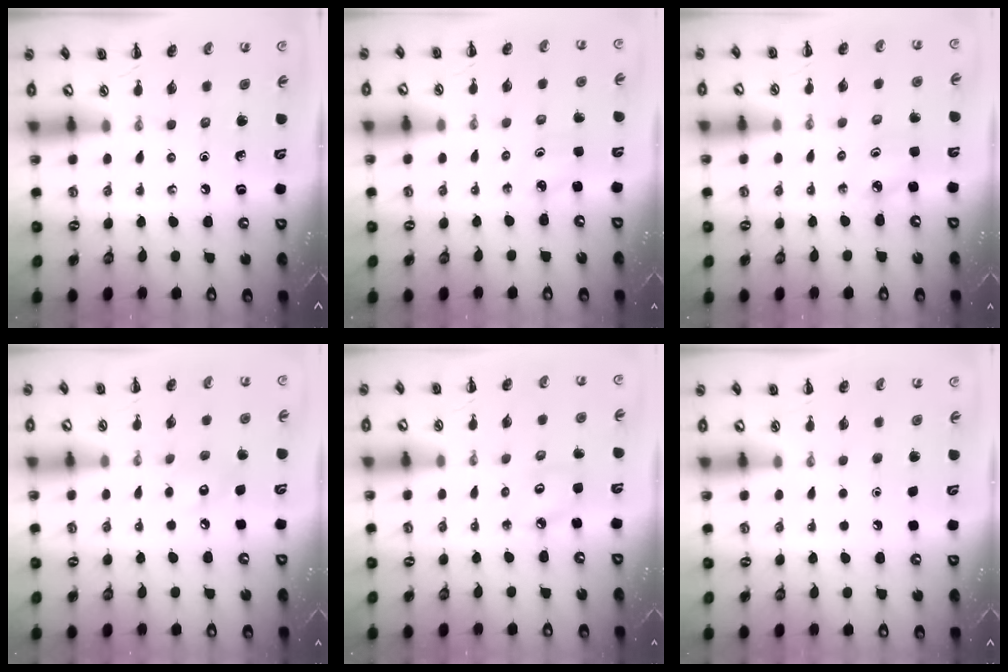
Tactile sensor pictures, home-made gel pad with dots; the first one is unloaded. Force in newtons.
{"total": 1.7, "press": 1.7, "slide": 0.2}
{"total": 2.8, "press": 2.7, "slide": 0.4}
{"total": 6.4, "press": 6.3, "slide": 1.2}
{"total": 3.8, "press": 3.7, "slide": 0.5}
{"total": 1.6, "press": 1.6, "slide": 0.1}